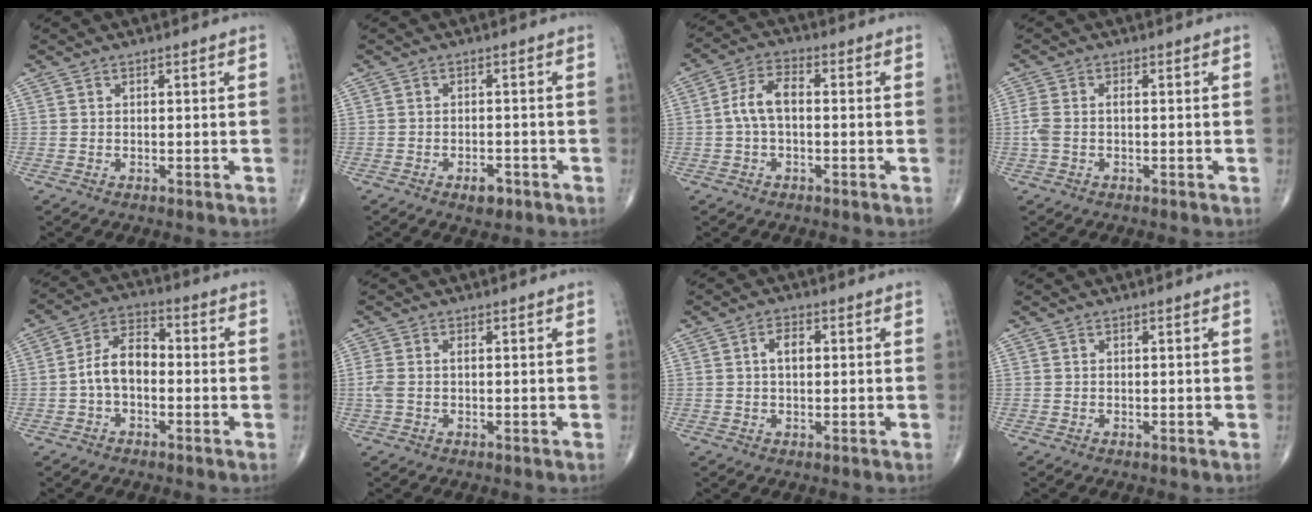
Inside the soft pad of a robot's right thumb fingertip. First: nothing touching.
{"total": 3.0, "force": [-1.8, 1.5, 1.9], "torque": [-0.023, 0.006, -0.024]}
{"total": 6.1, "force": [-0.3, 3.2, 5.2], "torque": [-0.102, 0.023, -0.012]}
{"total": 3.2, "force": [-0.4, 1.7, 2.7], "torque": [-0.080, 0.010, -0.010]}
{"total": 7.6, "force": [-1.3, 4.7, 5.9], "torque": [-0.099, 0.032, -0.036]}
{"total": 2.5, "force": [-0.1, 1.3, 2.1], "torque": [-0.070, 0.008, -0.003]}
{"total": 3.4, "force": [0.5, 1.9, 2.7], "torque": [-0.045, 0.006, 0.005]}
{"total": 0.0}